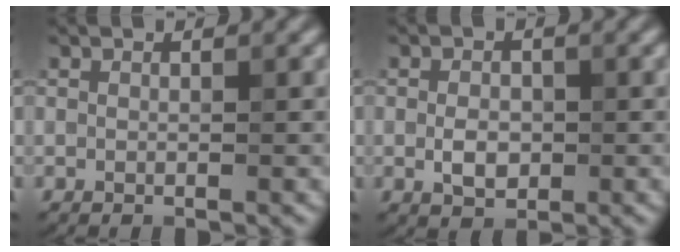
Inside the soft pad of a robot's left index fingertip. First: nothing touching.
{"total": 2.4, "force": [-0.4, 1.6, 1.7], "torque": [-0.031, -0.001, -0.008]}